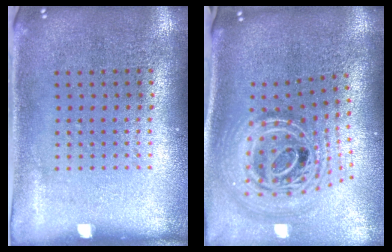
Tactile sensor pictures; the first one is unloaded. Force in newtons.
{"total": 2.9, "press": 2.0, "slide": 2.1}